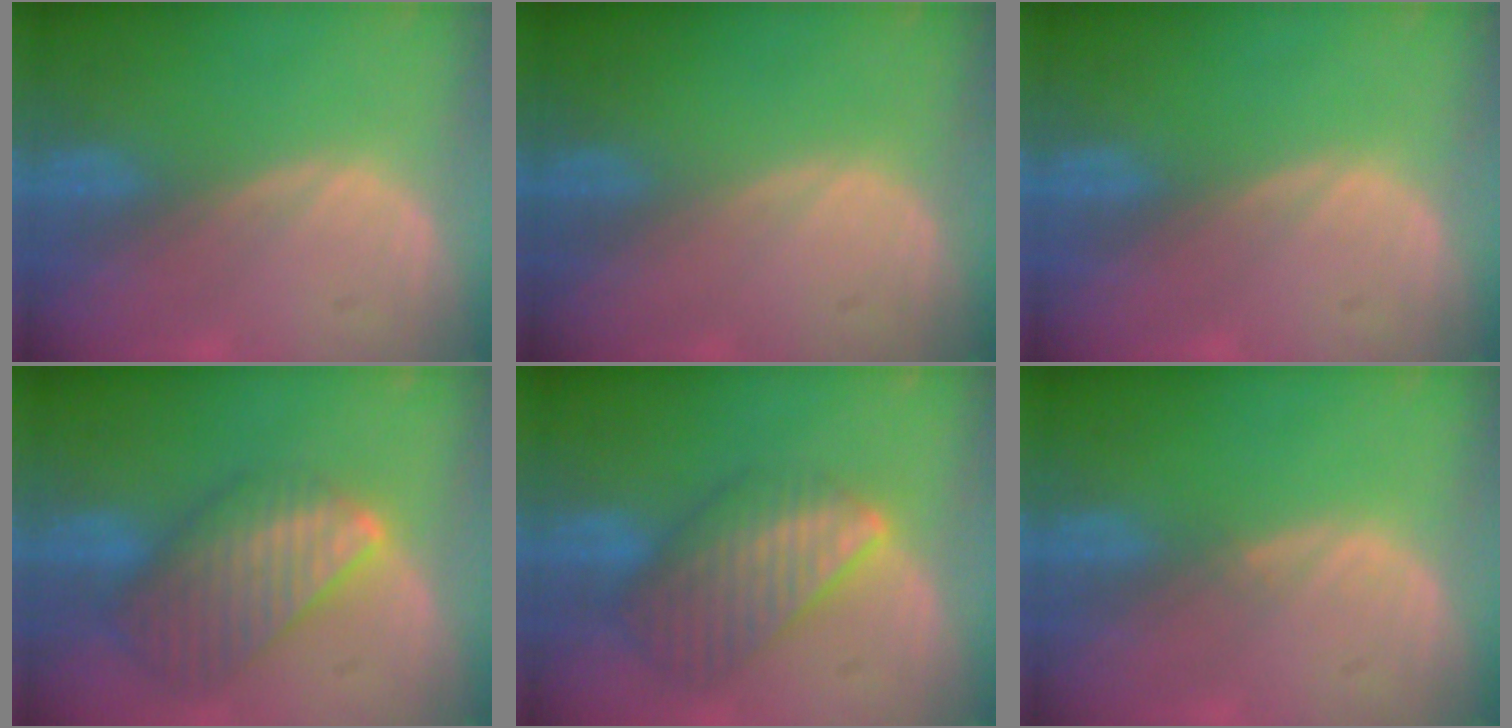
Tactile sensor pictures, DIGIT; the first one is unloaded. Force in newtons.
{"total": 0.0}
{"total": 0.0}
{"total": 9.5, "press": 8.3, "slide": 4.6}
{"total": 8.9, "press": 7.8, "slide": 4.3}
{"total": 0.5, "press": 0.5, "slide": 0.1}